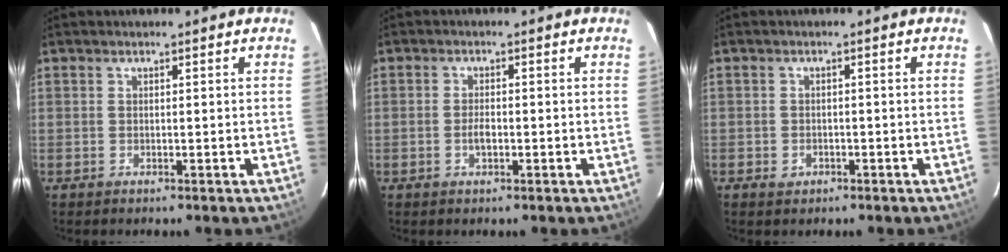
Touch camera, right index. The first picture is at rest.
{"total": 2.3, "force": [-0.7, 1.1, 1.9], "torque": [-0.037, 0.001, -0.013]}
{"total": 2.1, "force": [-1.0, 1.8, 0.5], "torque": [-0.010, 0.001, -0.014]}